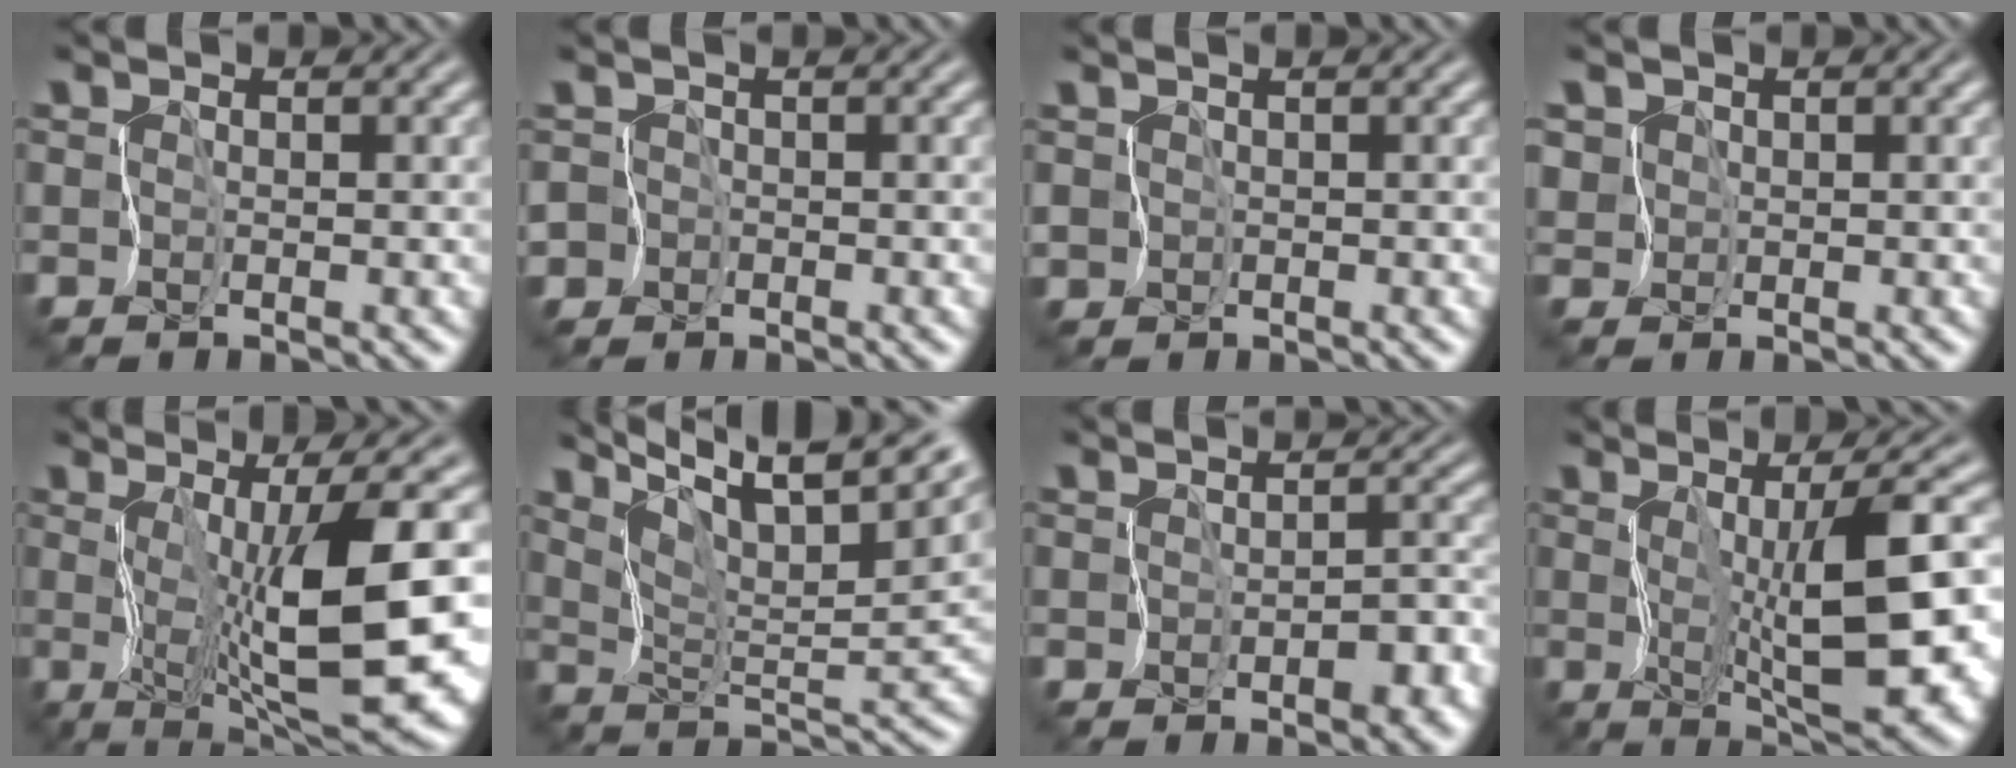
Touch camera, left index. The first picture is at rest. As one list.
[{"total": 2.0, "force": [-1.4, 1.4, 0.0], "torque": [0.004, 0.000, -0.029]}, {"total": 1.0, "force": [0.2, 0.8, 0.5], "torque": [-0.011, -0.001, 0.002]}, {"total": 1.1, "force": [0.6, 0.8, -0.2], "torque": [0.002, 0.001, 0.016]}, {"total": 12.2, "force": [-0.4, 1.9, 12.0], "torque": [-0.186, -0.003, 0.004]}, {"total": 11.5, "force": [9.3, 2.6, 6.2], "torque": [-0.118, 0.011, 0.125]}, {"total": 3.8, "force": [-2.0, 2.0, 2.5], "torque": [-0.012, 0.011, -0.026]}, {"total": 9.9, "force": [0.2, 2.1, 9.6], "torque": [-0.147, 0.000, 0.009]}]